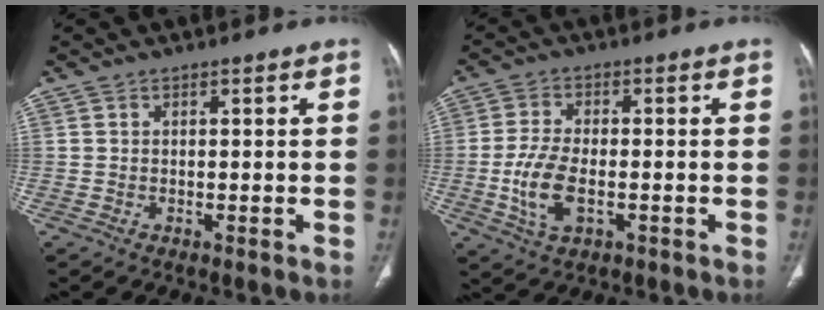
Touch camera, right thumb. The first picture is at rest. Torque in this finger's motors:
{"motor_torque": [0.05, 0.14, 0.66, 0.45, 0.25]}